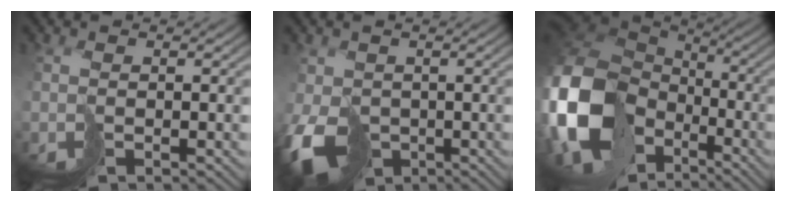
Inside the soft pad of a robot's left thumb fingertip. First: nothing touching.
{"total": 8.0, "force": [-3.0, 6.1, 4.2], "torque": [-0.104, -0.029, -0.049]}
{"total": 18.2, "force": [-4.5, 14.5, 9.9], "torque": [-0.287, -0.044, -0.074]}